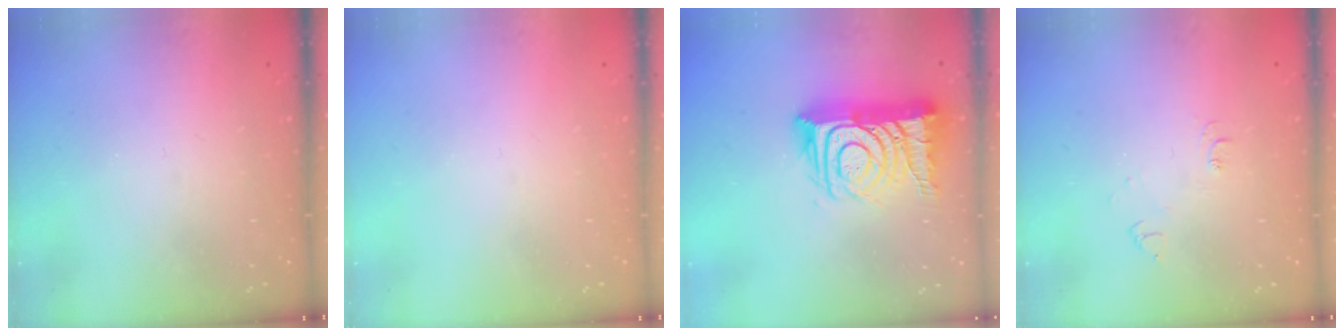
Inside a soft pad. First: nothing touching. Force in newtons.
{"total": 0.0}
{"total": 17.6, "press": 17.5, "slide": 1.6}
{"total": 5.1, "press": 5.0, "slide": 0.6}